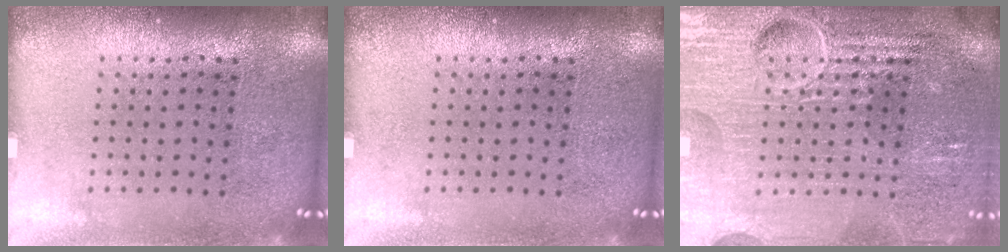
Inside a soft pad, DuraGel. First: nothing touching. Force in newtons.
{"total": 0.0}
{"total": 6.8, "press": 6.8, "slide": 0.8}